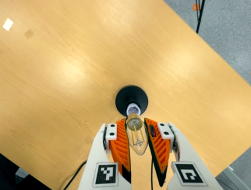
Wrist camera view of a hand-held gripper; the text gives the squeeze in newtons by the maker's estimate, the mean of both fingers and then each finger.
{"total": 20.5, "left": 22.2, "right": 18.9}